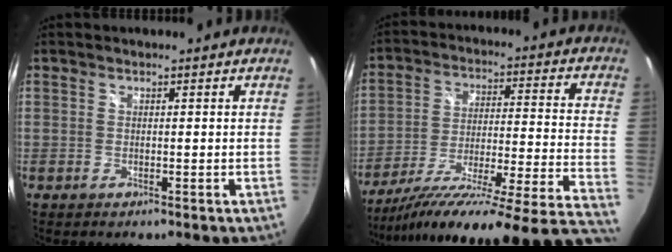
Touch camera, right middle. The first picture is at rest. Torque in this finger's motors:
{"motor_torque": [1.07, -1.07, 0.36, 0.13]}